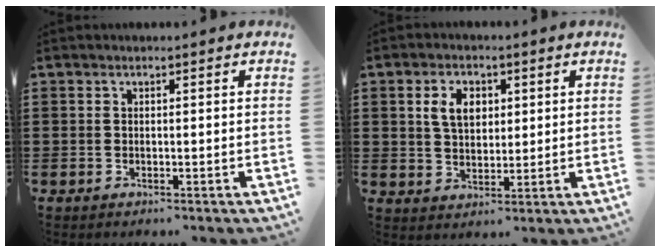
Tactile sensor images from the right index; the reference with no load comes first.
{"total": 4.9, "force": [1.4, 3.2, 3.3], "torque": [-0.078, 0.013, 0.023]}